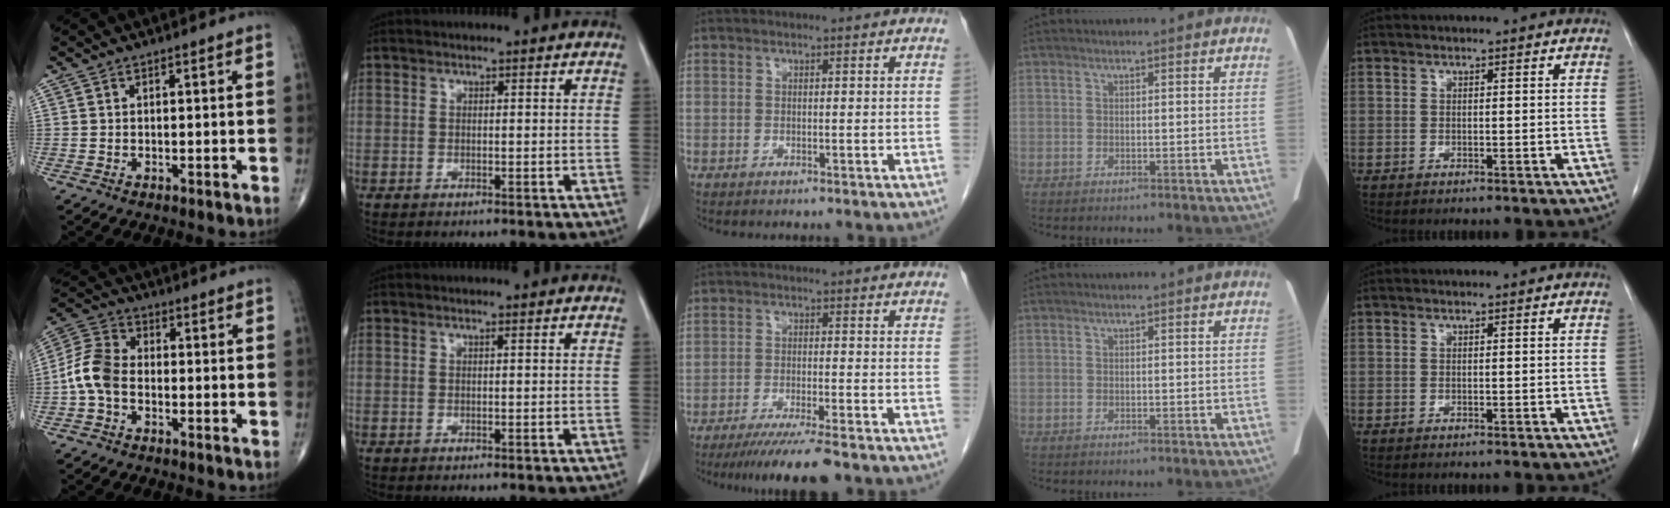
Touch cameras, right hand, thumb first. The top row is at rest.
{"thumb": {"total": 8.0, "force": [-1.7, 5.4, 5.7], "torque": [-0.113, 0.025, -0.049]}, "middle": {"total": 8.3, "force": [-6.6, -0.3, 5.1], "torque": [-0.072, -0.021, -0.106]}}